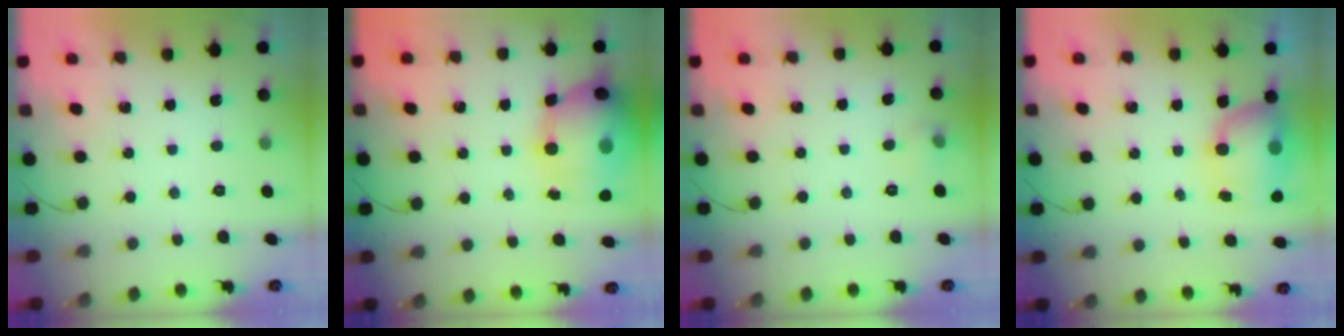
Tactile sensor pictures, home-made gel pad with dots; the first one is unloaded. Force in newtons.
{"total": 19.5, "press": 18.6, "slide": 5.9}
{"total": 3.9, "press": 3.6, "slide": 1.6}
{"total": 7.5, "press": 7.3, "slide": 1.9}